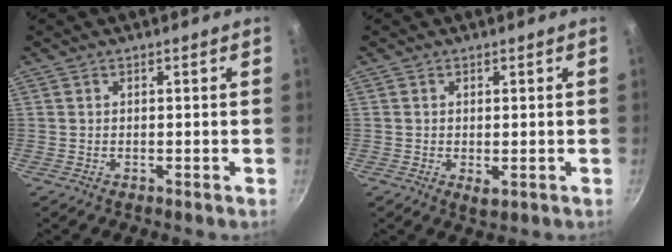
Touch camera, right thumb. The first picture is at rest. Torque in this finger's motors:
{"motor_torque": [-0.22, -0.09, -0.31, -0.11, -0.02]}